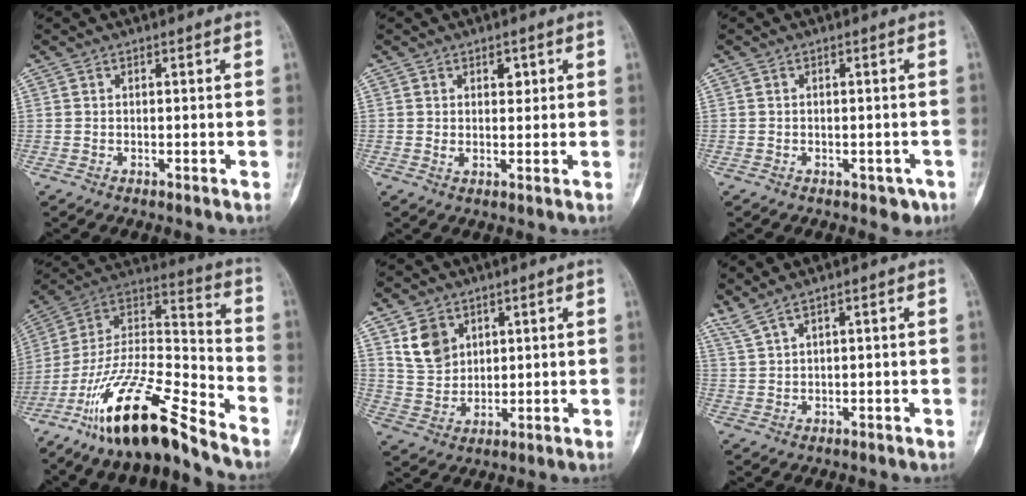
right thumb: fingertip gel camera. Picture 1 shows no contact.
{"total": 3.1, "force": [1.1, 2.0, 2.1], "torque": [-0.010, -0.006, 0.017]}
{"total": 2.9, "force": [-1.2, 2.2, 1.5], "torque": [0.000, 0.014, -0.008]}
{"total": 22.2, "force": [-16.1, 5.3, 14.3], "torque": [-0.282, 0.076, -0.296]}
{"total": 7.9, "force": [3.8, 6.0, 3.6], "torque": [-0.041, -0.019, 0.083]}
{"total": 3.3, "force": [2.7, 0.3, 1.8], "torque": [-0.044, -0.006, 0.068]}